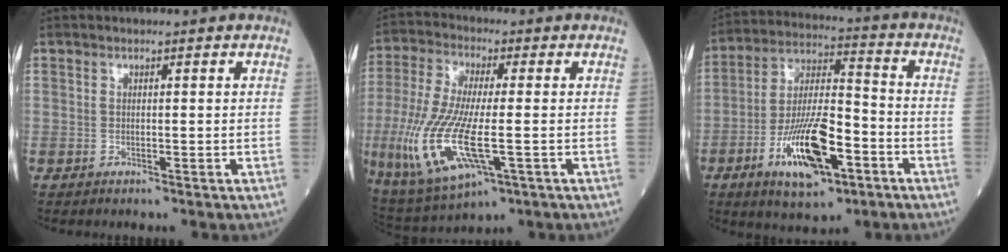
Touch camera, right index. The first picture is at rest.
{"total": 15.2, "force": [-3.6, 4.2, 14.1], "torque": [-0.311, -0.024, -0.058]}
{"total": 14.6, "force": [-6.3, 4.6, 12.4], "torque": [-0.237, -0.001, -0.107]}